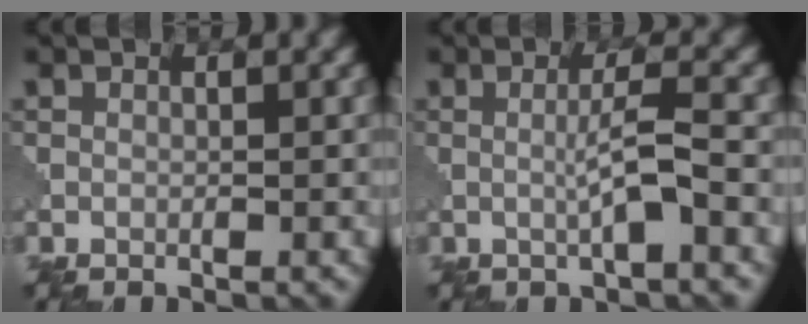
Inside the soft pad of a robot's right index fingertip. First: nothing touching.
{"total": 2.9, "force": [-0.3, 0.2, 2.9], "torque": [-0.052, 0.004, -0.010]}